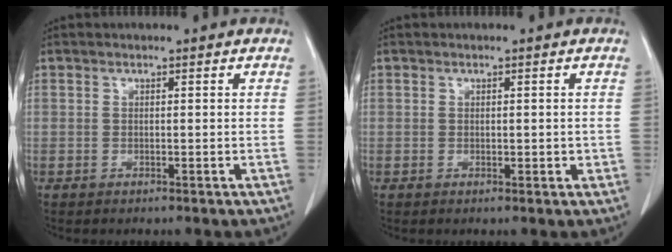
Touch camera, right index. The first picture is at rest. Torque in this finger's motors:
{"motor_torque": [-0.23, 0.24, -0.03, 0.00]}